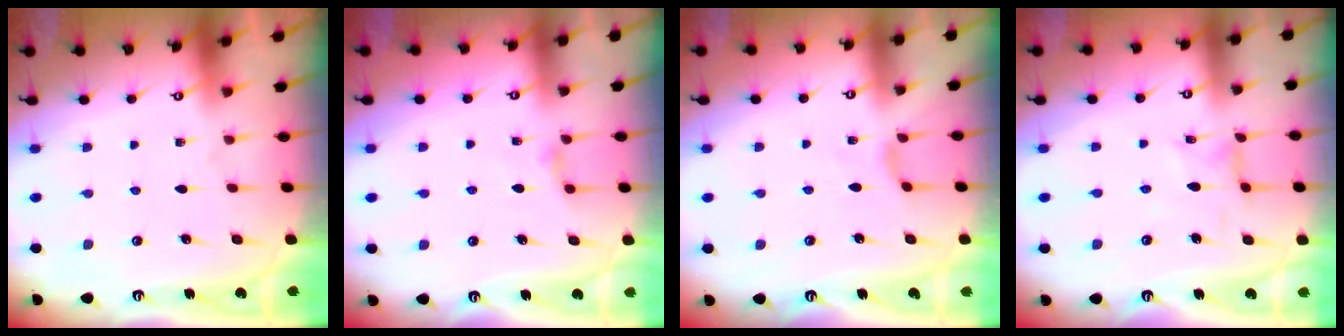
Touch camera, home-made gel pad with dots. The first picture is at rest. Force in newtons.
{"total": 2.8, "press": 2.7, "slide": 0.6}
{"total": 2.7, "press": 2.6, "slide": 0.6}
{"total": 0.9, "press": 0.9, "slide": 0.2}